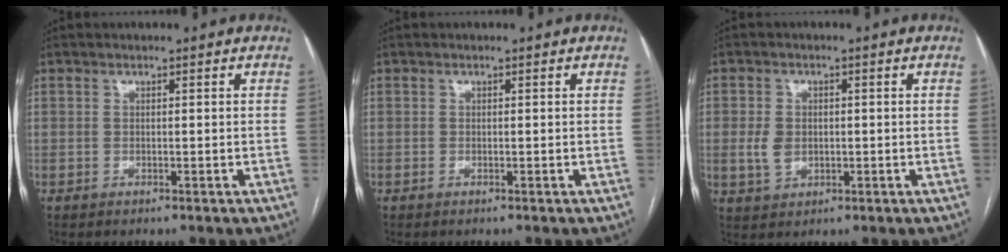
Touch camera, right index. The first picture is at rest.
{"total": 0.0}
{"total": 4.2, "force": [-0.1, 3.1, 2.8], "torque": [-0.058, 0.006, 0.006]}